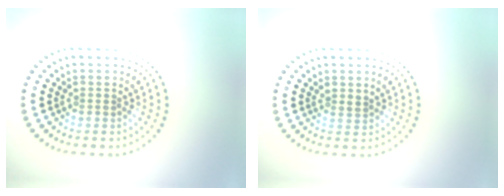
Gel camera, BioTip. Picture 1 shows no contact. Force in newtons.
{"total": 0.8, "press": 0.4, "slide": 0.6}